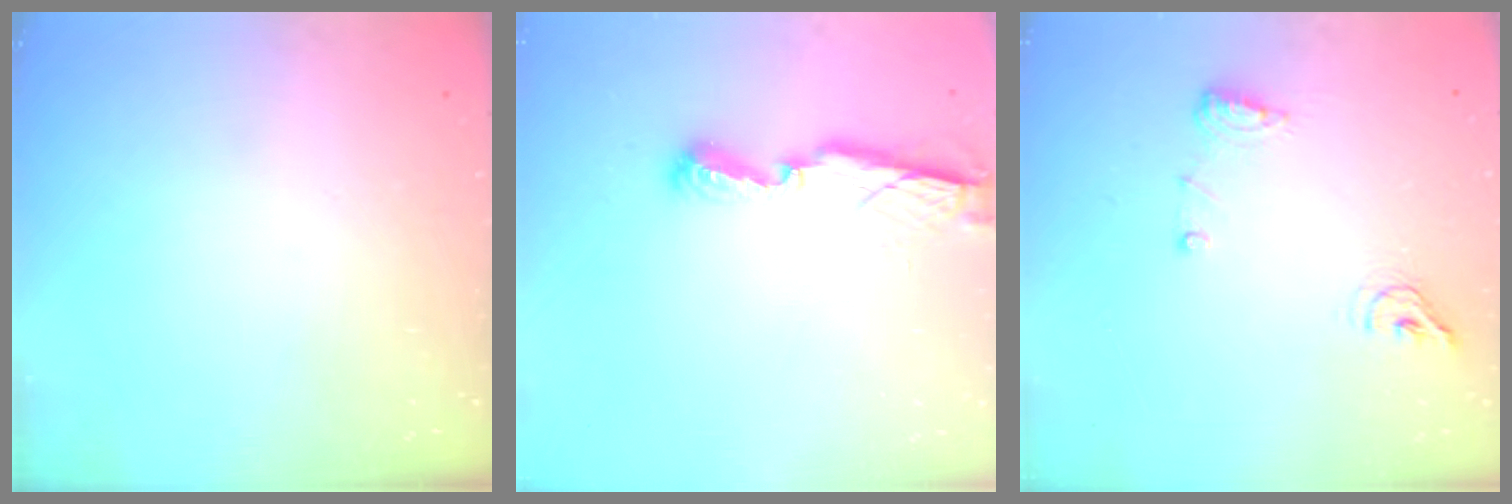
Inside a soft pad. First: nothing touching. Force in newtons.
{"total": 7.7, "press": 7.7, "slide": 0.2}
{"total": 8.2, "press": 8.1, "slide": 1.5}